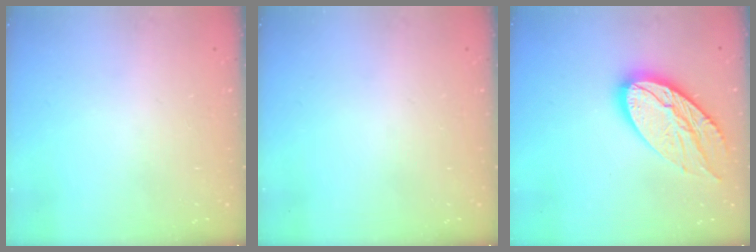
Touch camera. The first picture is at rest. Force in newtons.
{"total": 0.0}
{"total": 17.2, "press": 17.2, "slide": 1.5}